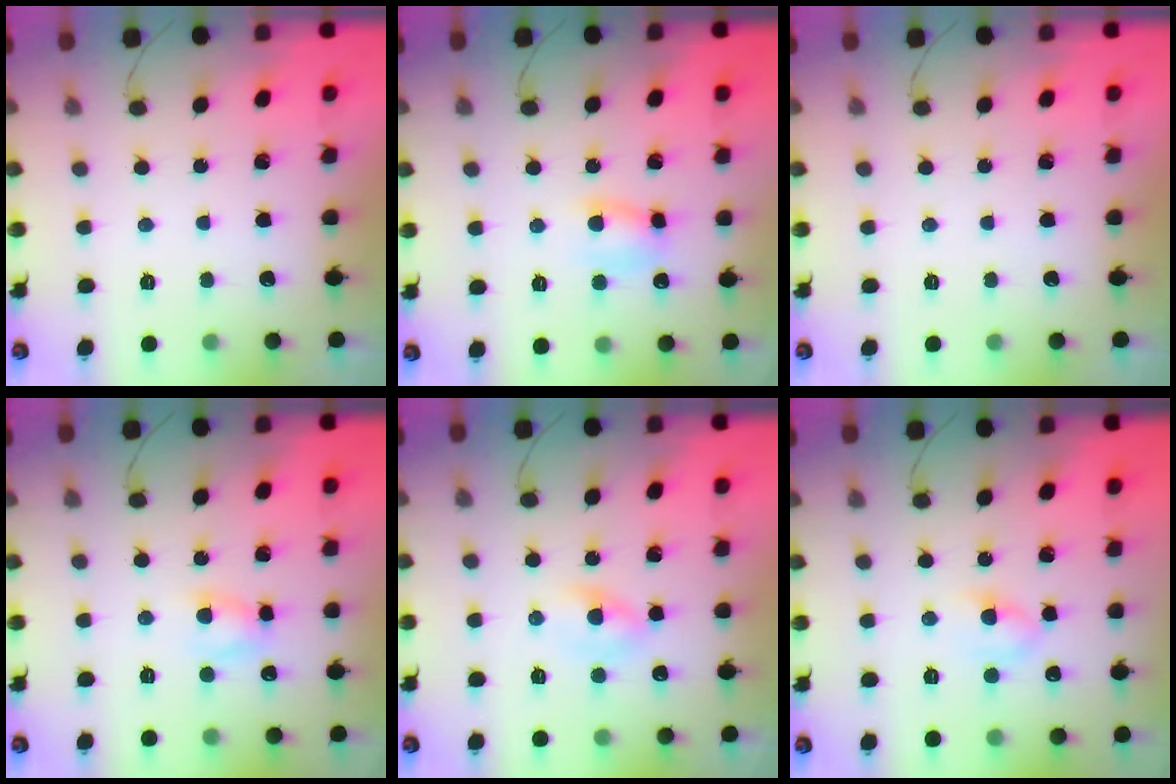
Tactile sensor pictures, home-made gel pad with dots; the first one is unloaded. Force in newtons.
{"total": 5.8, "press": 5.8, "slide": 0.6}
{"total": 0.0}
{"total": 4.3, "press": 4.1, "slide": 1.3}
{"total": 3.4, "press": 3.2, "slide": 1.1}
{"total": 4.9, "press": 4.6, "slide": 1.6}